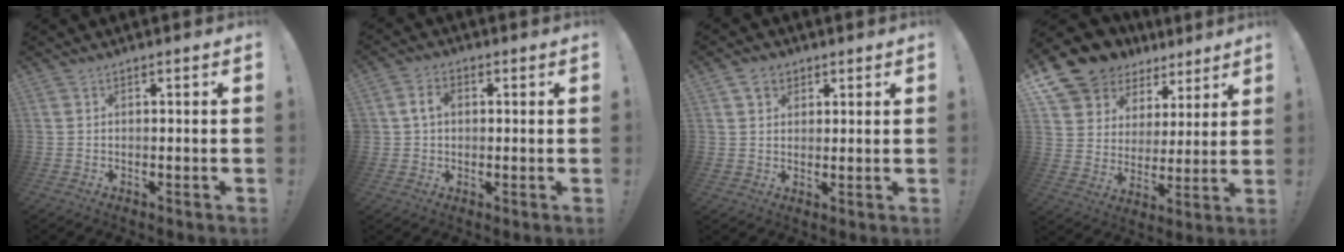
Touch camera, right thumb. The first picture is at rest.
{"total": 5.6, "force": [1.0, 4.2, 3.5], "torque": [-0.061, 0.012, 0.018]}
{"total": 5.4, "force": [2.9, 4.4, 1.2], "torque": [-0.019, -0.008, 0.056]}
{"total": 12.6, "force": [9.3, 8.0, 2.8], "torque": [-0.055, -0.075, 0.183]}